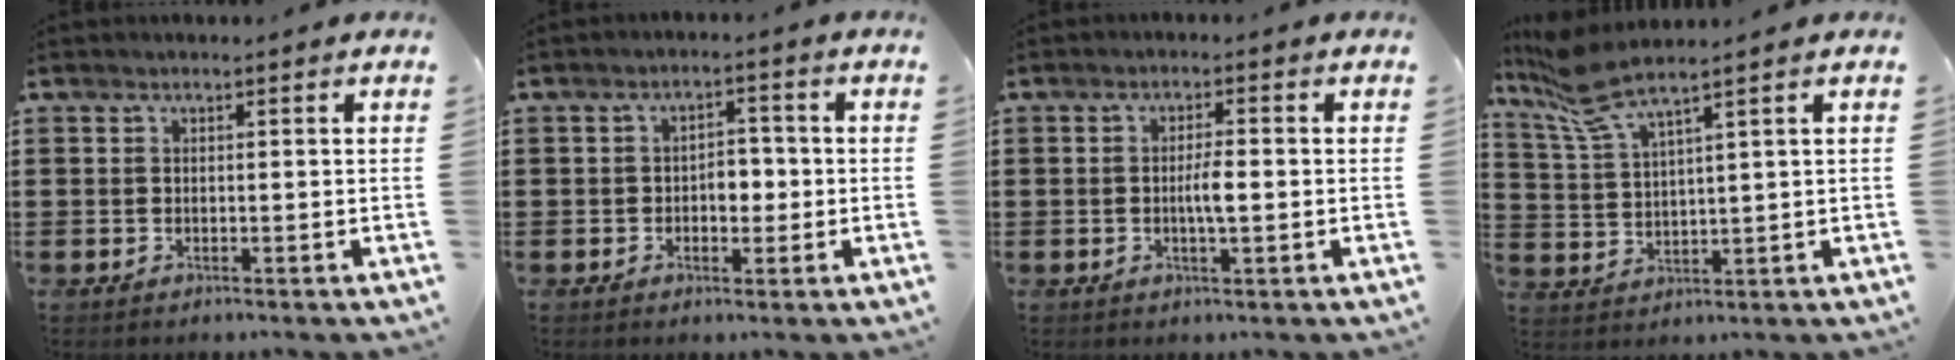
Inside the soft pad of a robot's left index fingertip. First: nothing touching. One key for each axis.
{"total": 3.5, "fx": -0.7, "fy": 2.2, "fz": 2.7, "tx": -0.039, "ty": 0.001, "tz": -0.022}
{"total": 3.4, "fx": -0.4, "fy": 0.7, "fz": 3.3, "tx": -0.059, "ty": 0.001, "tz": -0.009}
{"total": 6.4, "fx": 5.1, "fy": 0.7, "fz": 3.9, "tx": -0.103, "ty": -0.015, "tz": 0.087}